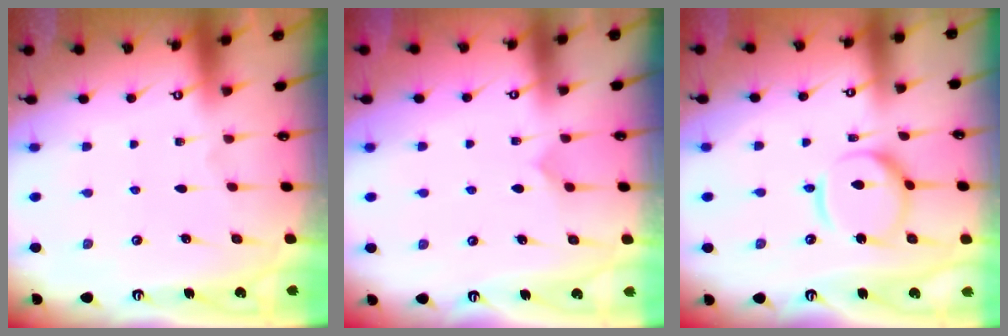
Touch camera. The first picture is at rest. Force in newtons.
{"total": 4.7, "press": 4.7, "slide": 0.5}
{"total": 12.0, "press": 11.9, "slide": 1.1}